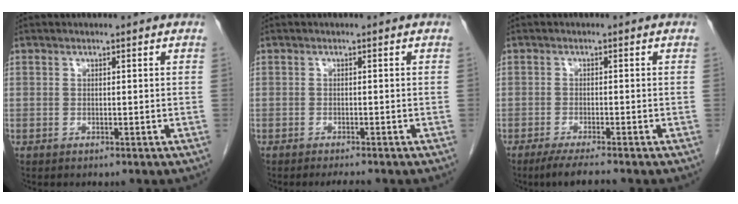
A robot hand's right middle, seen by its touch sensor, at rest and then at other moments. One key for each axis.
{"total": 1.6, "fx": -1.5, "fy": 0.0, "fz": 0.7, "tx": -0.014, "ty": -0.006, "tz": -0.020}
{"total": 4.3, "fx": -3.5, "fy": -0.4, "fz": 2.5, "tx": -0.047, "ty": -0.016, "tz": -0.061}